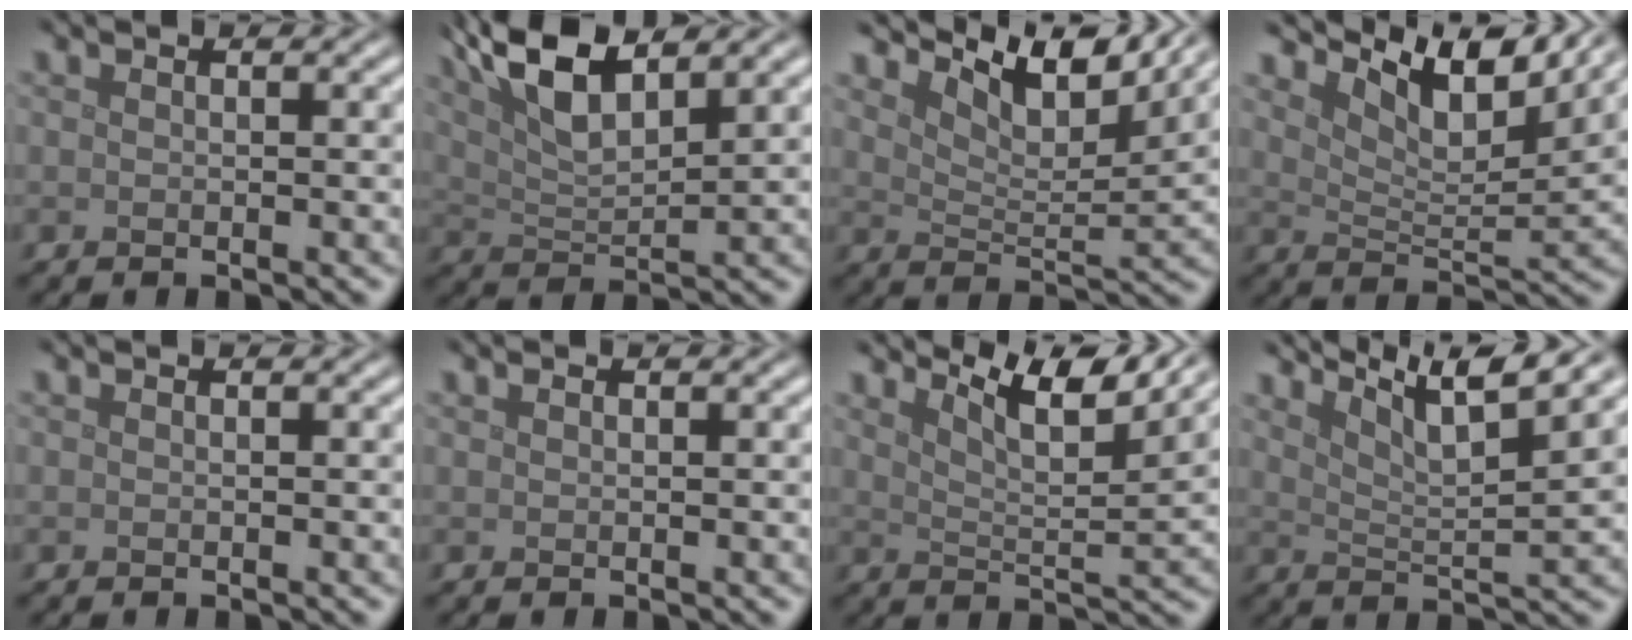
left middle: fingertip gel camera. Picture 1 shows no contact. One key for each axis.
{"total": 7.7, "fx": 4.5, "fy": 2.6, "fz": 5.6, "tx": -0.113, "ty": 0.013, "tz": 0.083}
{"total": 7.5, "fx": 5.8, "fy": 2.2, "fz": 4.2, "tx": -0.070, "ty": 0.001, "tz": 0.095}
{"total": 8.1, "fx": 5.8, "fy": 2.6, "fz": 4.9, "tx": -0.081, "ty": -0.001, "tz": 0.098}
{"total": 0.0}
{"total": 0.0}
{"total": 6.9, "fx": 5.4, "fy": 1.3, "fz": 4.0, "tx": -0.072, "ty": -0.001, "tz": 0.081}
{"total": 7.6, "fx": 5.9, "fy": 1.2, "fz": 4.6, "tx": -0.084, "ty": 0.010, "tz": 0.078}